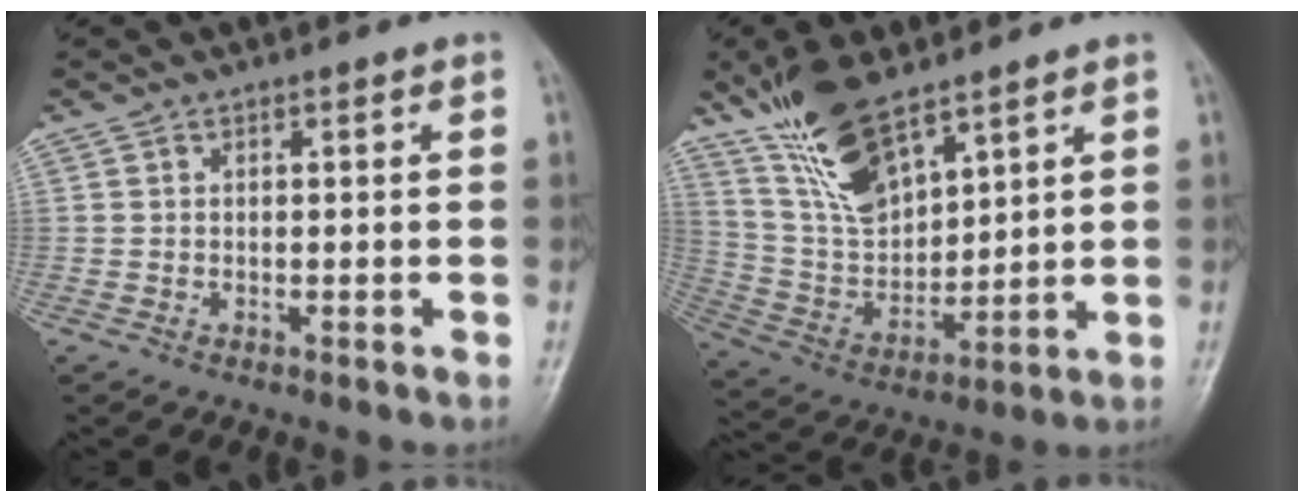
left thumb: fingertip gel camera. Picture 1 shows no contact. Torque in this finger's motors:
{"motor_torque": [0.51, 0.43, 1.16, -1.61, 0.28]}